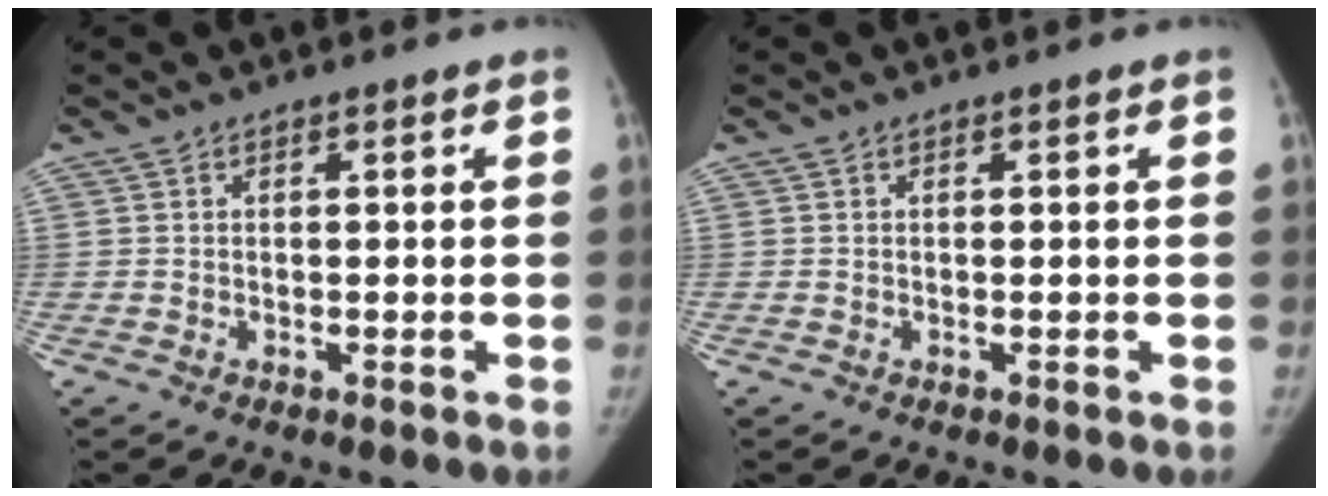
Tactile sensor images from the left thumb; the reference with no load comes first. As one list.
[{"total": 0.0}]